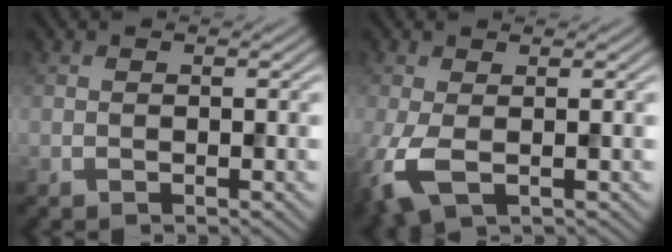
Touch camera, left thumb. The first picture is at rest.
{"total": 4.4, "force": [-1.0, 2.0, 3.8], "torque": [-0.105, -0.007, -0.021]}